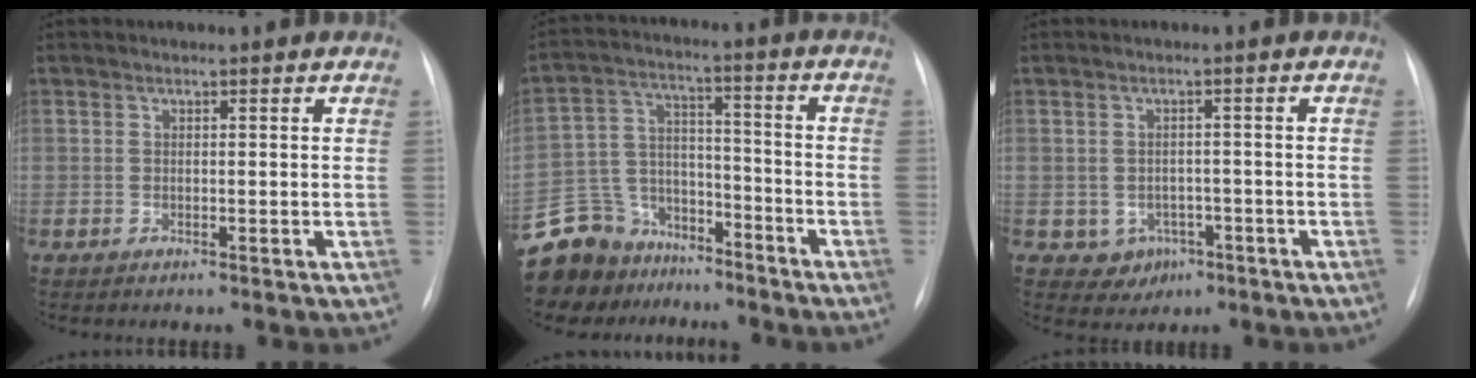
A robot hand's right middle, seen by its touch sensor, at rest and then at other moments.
{"total": 15.0, "force": [-12.1, 8.5, 2.0], "torque": [-0.063, 0.055, -0.208]}
{"total": 3.9, "force": [-1.6, 3.5, 0.9], "torque": [-0.009, 0.008, -0.010]}